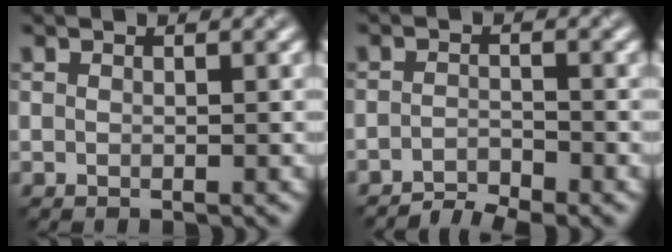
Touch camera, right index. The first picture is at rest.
{"total": 2.4, "force": [-2.3, 0.4, 0.8], "torque": [-0.012, 0.001, -0.044]}